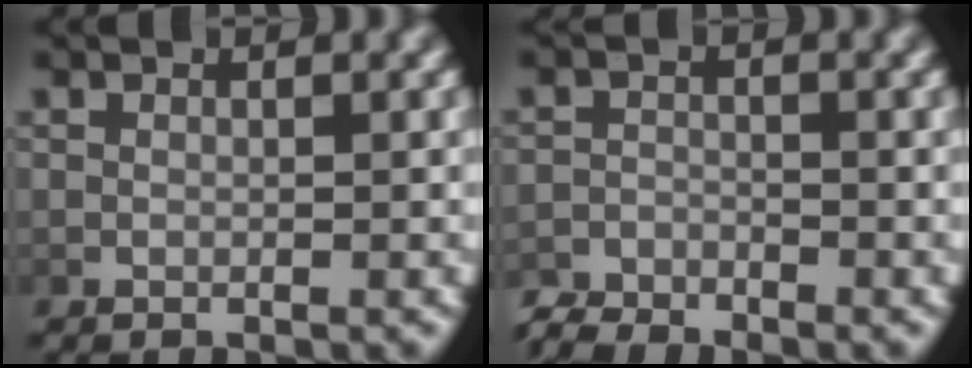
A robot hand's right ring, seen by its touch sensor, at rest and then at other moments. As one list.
[{"total": 2.7, "force": [-2.6, 0.7, 0.1], "torque": [0.002, -0.010, -0.049]}]